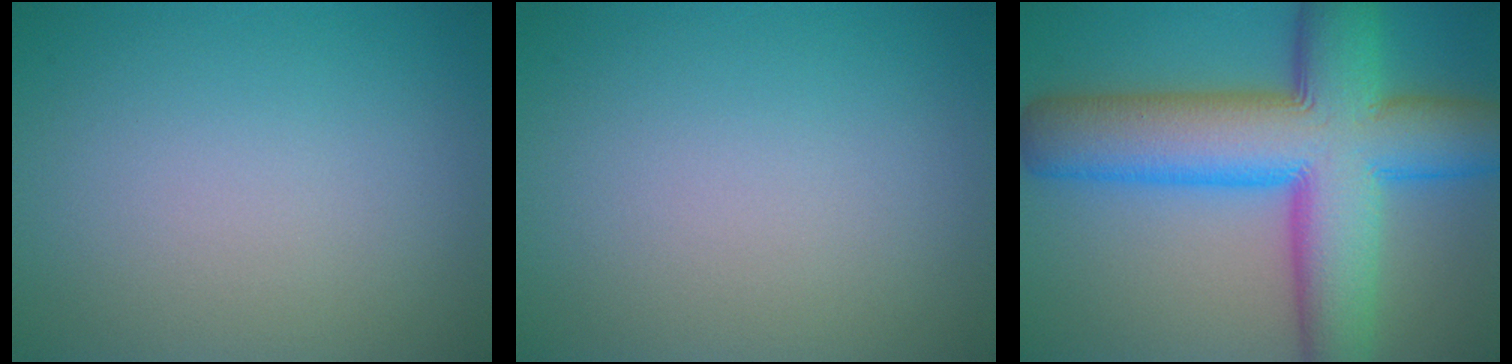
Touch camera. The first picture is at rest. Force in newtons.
{"total": 0.0}
{"total": 14.4, "press": 14.4, "slide": 0.3}